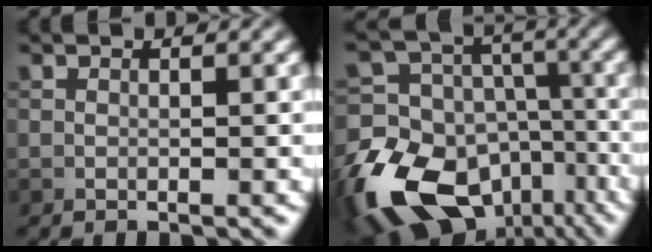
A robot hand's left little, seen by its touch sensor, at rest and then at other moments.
{"total": 15.8, "force": [-8.2, 11.2, 7.6], "torque": [-0.179, -0.023, -0.129]}